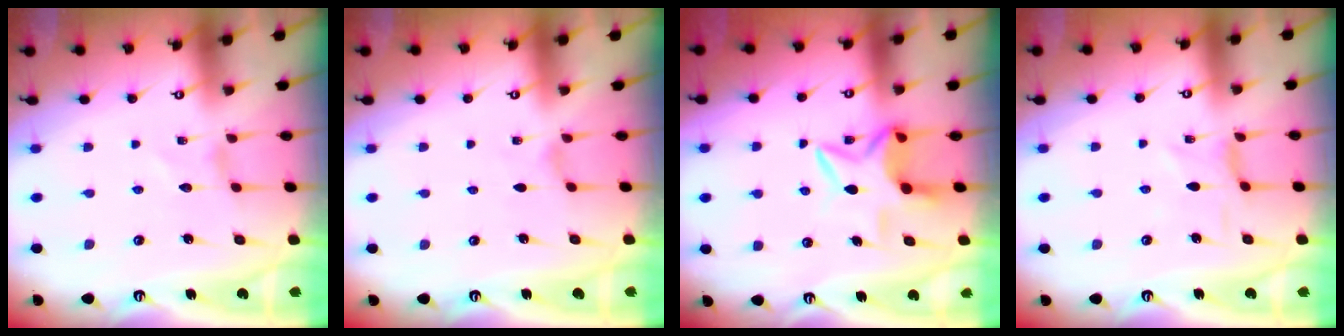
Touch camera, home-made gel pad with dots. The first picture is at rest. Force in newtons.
{"total": 0.0}
{"total": 8.6, "press": 8.5, "slide": 0.8}
{"total": 0.0}